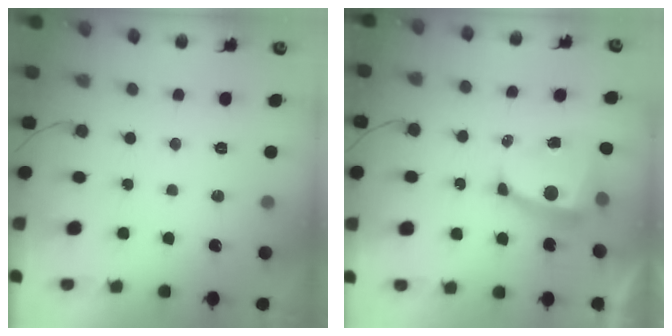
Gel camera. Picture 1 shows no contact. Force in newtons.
{"total": 8.5, "press": 8.4, "slide": 0.7}